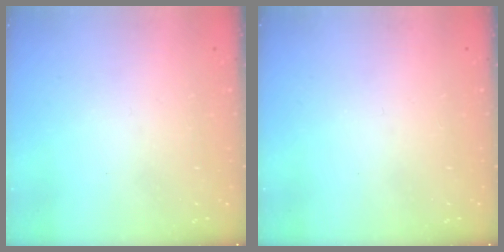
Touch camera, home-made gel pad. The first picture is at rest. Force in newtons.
{"total": 0.0}